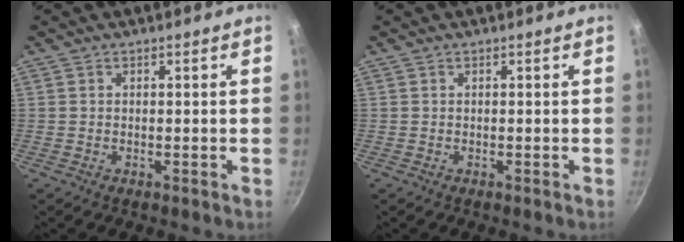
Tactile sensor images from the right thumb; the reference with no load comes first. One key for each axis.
{"total": 0.0}